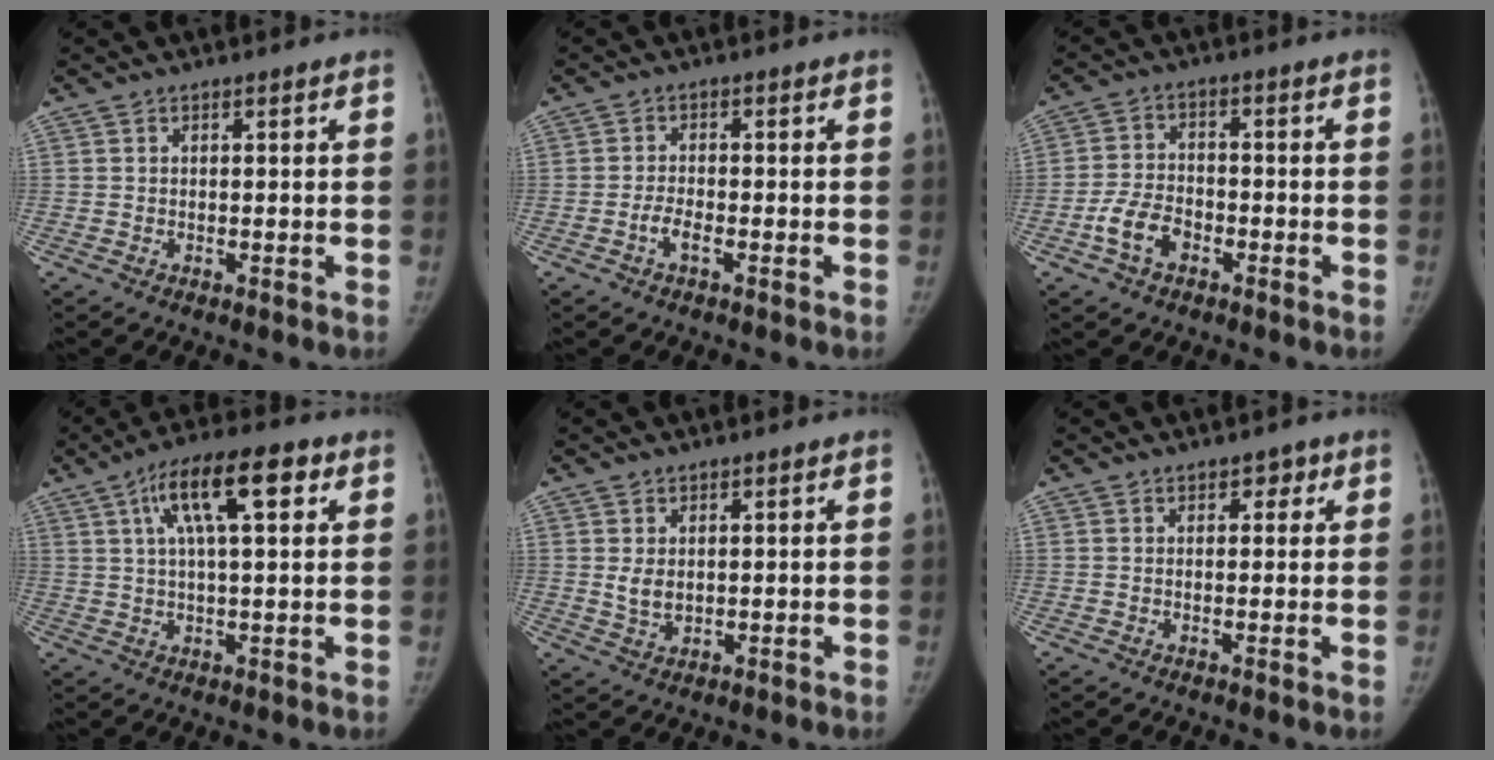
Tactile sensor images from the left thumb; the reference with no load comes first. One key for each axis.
{"total": 2.5, "fx": -1.4, "fy": 1.1, "fz": 1.8, "tx": -0.035, "ty": 0.011, "tz": -0.028}
{"total": 6.6, "fx": -3.2, "fy": 4.3, "fz": 3.8, "tx": -0.068, "ty": 0.023, "tz": -0.060}
{"total": 12.8, "fx": 4.9, "fy": 4.2, "fz": 11.1, "tx": -0.174, "ty": 0.013, "tz": 0.076}
{"total": 3.1, "fx": 0.6, "fy": 2.3, "fz": 2.1, "tx": -0.028, "ty": -0.011, "tz": 0.021}
{"total": 2.1, "fx": 1.1, "fy": 1.4, "fz": 1.1, "tx": 0.008, "ty": -0.002, "tz": 0.010}